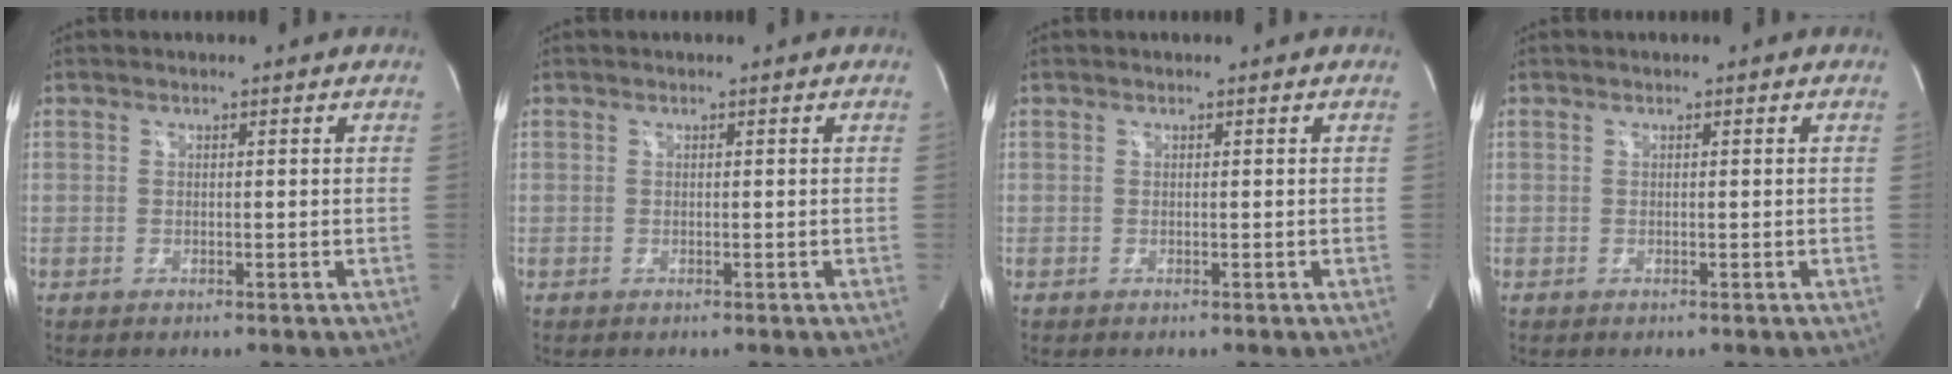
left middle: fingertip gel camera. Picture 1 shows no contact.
{"total": 0.0}
{"total": 0.0}
{"total": 0.0}